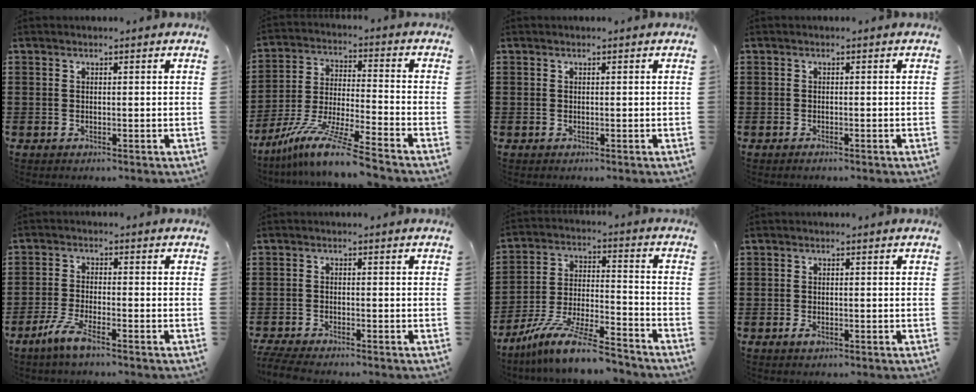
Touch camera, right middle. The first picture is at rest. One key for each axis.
{"total": 11.0, "fx": -9.1, "fy": -0.4, "fz": 6.1, "tx": -0.126, "ty": -0.003, "tz": -0.183}
{"total": 0.0}
{"total": 0.5, "fx": -0.4, "fy": 0.1, "fz": 0.3, "tx": -0.007, "ty": -0.003, "tz": -0.008}
{"total": 5.7, "fx": -3.9, "fy": 0.4, "fz": 4.1, "tx": -0.100, "ty": -0.016, "tz": -0.078}
{"total": 2.7, "fx": -2.6, "fy": 0.2, "fz": 0.7, "tx": -0.027, "ty": -0.004, "tz": -0.058}
{"total": 11.2, "fx": -9.6, "fy": 0.8, "fz": 5.7, "tx": -0.114, "ty": 0.014, "tz": -0.191}
{"total": 1.1, "fx": -0.5, "fy": 0.5, "fz": 0.8, "tx": -0.018, "ty": -0.004, "tz": -0.008}